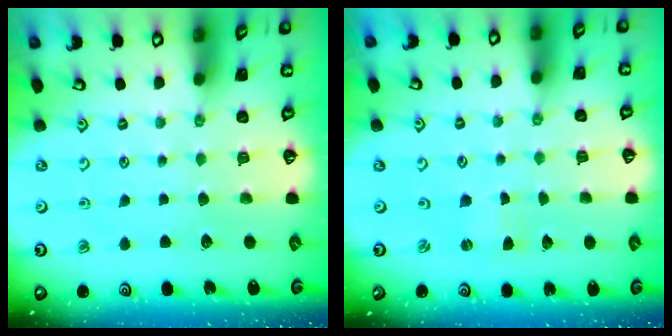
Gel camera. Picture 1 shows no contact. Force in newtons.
{"total": 0.0}